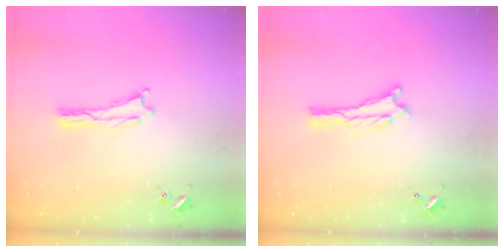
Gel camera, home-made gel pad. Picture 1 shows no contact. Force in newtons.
{"total": 0.0}